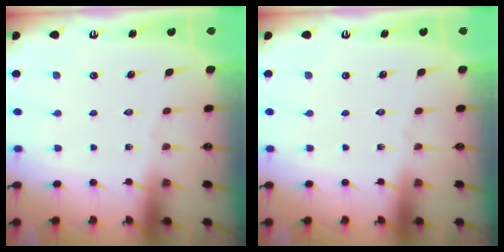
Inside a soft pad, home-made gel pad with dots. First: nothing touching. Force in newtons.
{"total": 0.0}